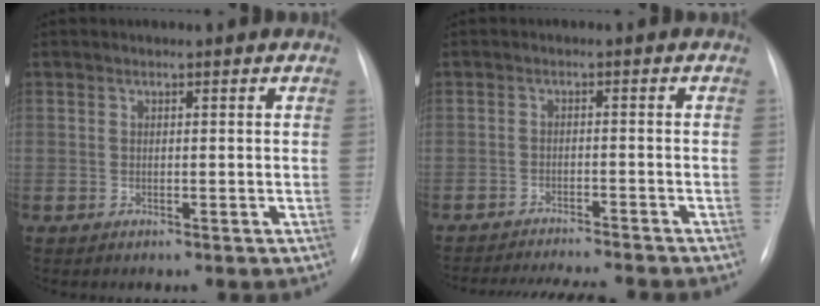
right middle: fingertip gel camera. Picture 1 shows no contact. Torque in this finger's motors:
{"motor_torque": [0.30, -0.46, 0.23, 0.09]}